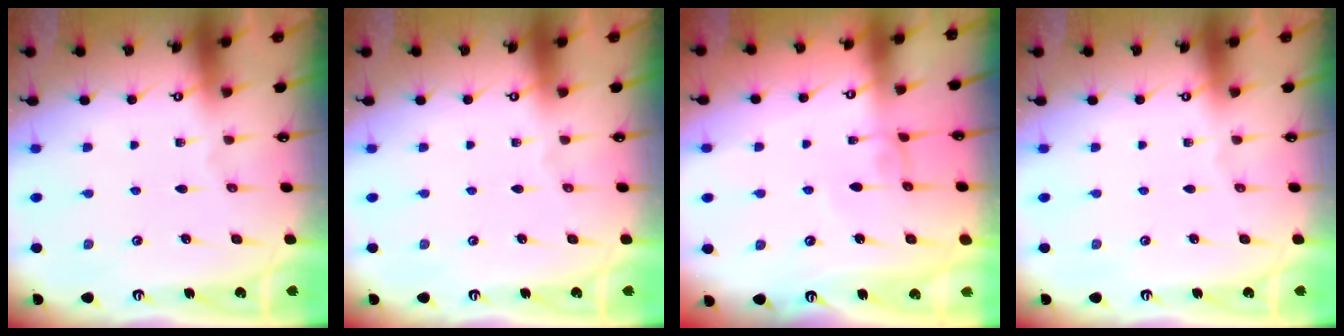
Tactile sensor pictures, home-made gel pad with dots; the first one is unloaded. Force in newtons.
{"total": 0.0}
{"total": 2.9, "press": 2.9, "slide": 0.1}
{"total": 0.0}